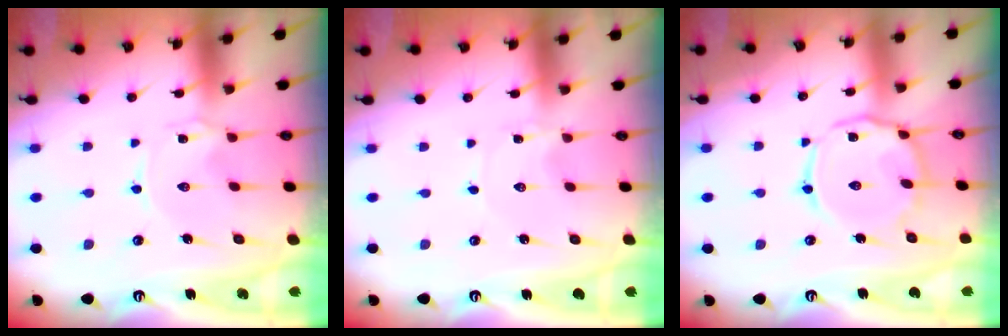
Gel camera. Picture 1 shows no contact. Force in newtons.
{"total": 0.0}
{"total": 10.3, "press": 10.3, "slide": 0.7}